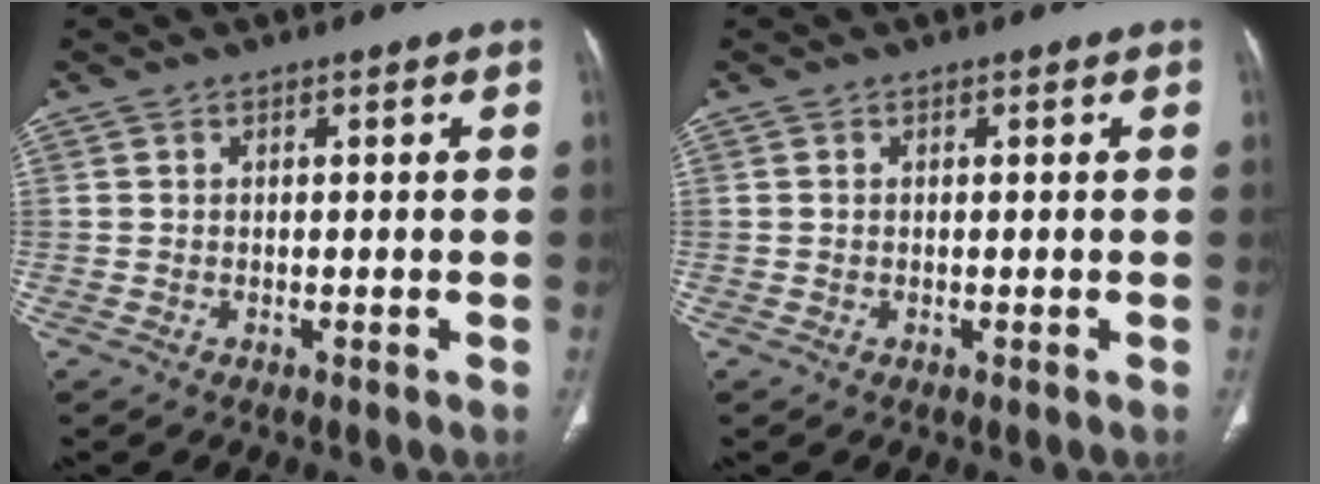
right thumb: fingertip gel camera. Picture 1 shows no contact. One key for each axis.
{"total": 0.0}